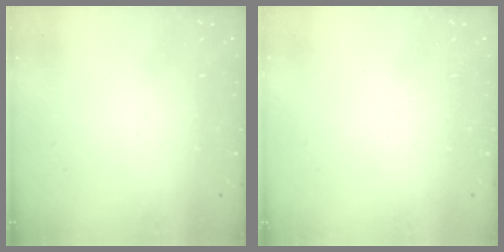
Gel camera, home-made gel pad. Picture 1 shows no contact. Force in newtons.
{"total": 0.0}